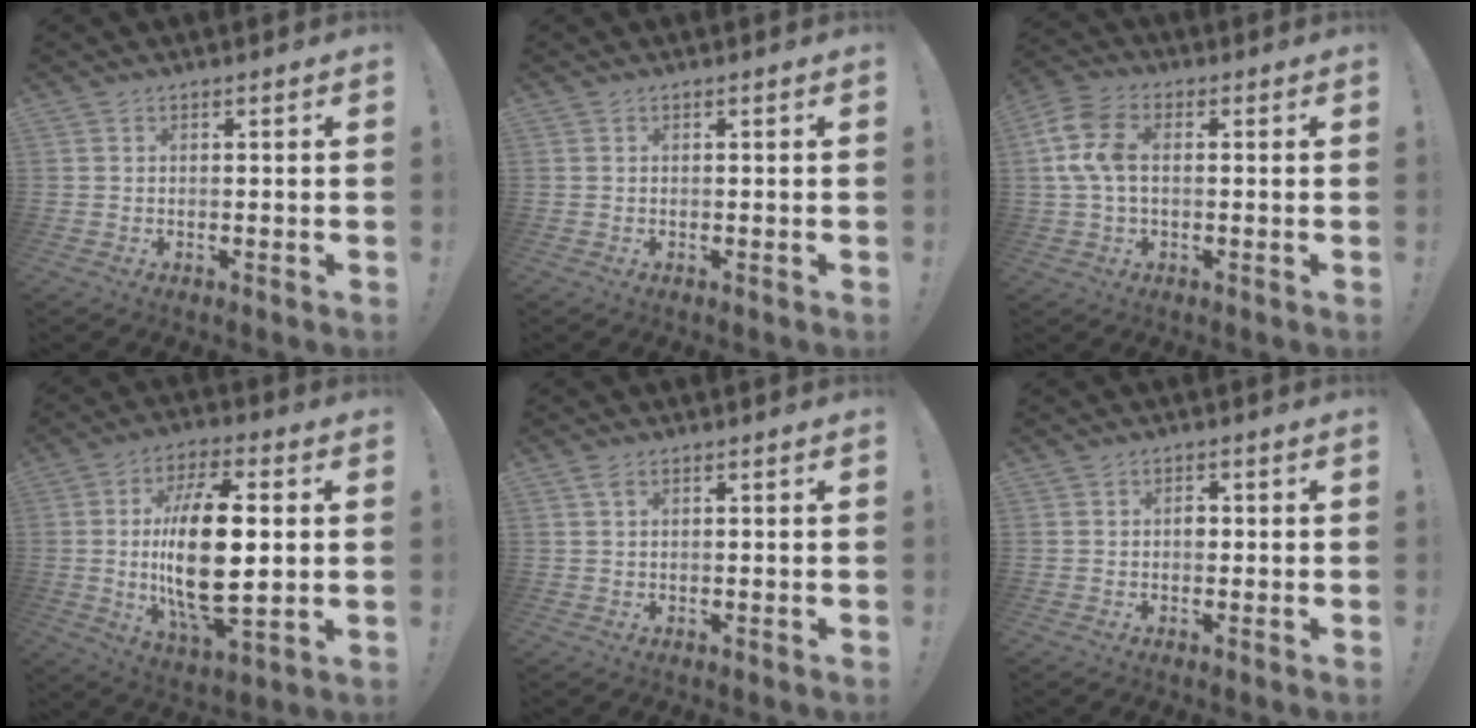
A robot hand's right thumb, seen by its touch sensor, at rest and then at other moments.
{"total": 0.0}
{"total": 9.9, "force": [1.0, 6.3, 7.6], "torque": [-0.164, 0.010, 0.025]}
{"total": 21.6, "force": [0.6, 8.9, 19.6], "torque": [-0.378, -0.009, 0.002]}
{"total": 1.4, "force": [0.7, 0.7, 1.0], "torque": [-0.015, -0.001, 0.011]}
{"total": 2.1, "force": [-0.5, 1.5, 1.5], "torque": [-0.026, 0.008, -0.012]}